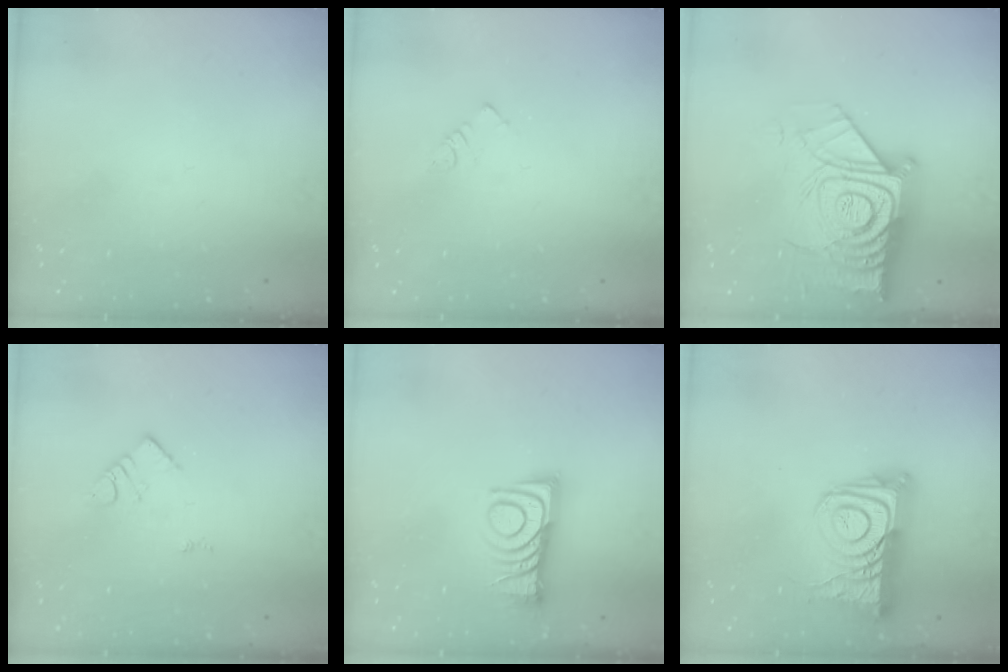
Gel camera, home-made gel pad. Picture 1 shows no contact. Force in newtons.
{"total": 2.3, "press": 2.3, "slide": 0.4}
{"total": 22.0, "press": 21.9, "slide": 1.7}
{"total": 3.1, "press": 3.1, "slide": 0.2}
{"total": 9.9, "press": 9.9, "slide": 0.8}
{"total": 16.4, "press": 16.3, "slide": 1.5}